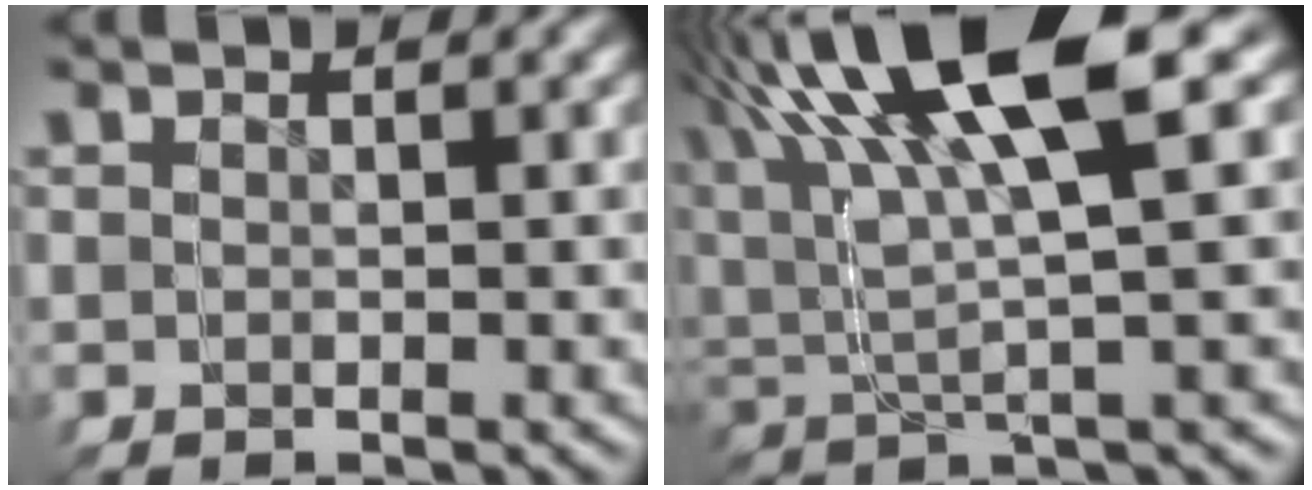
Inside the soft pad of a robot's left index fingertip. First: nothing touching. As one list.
[{"total": 7.1, "force": [4.8, 1.5, 4.9], "torque": [-0.120, 0.027, 0.075]}]